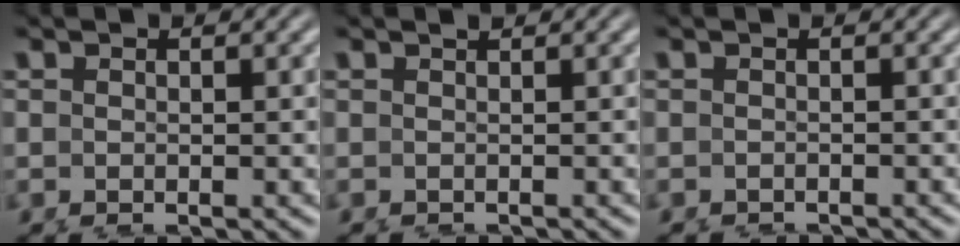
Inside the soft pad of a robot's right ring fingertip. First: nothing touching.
{"total": 0.9, "force": [-0.8, -0.2, -0.3], "torque": [0.005, -0.015, -0.001]}
{"total": 2.0, "force": [-2.0, -0.3, -0.4], "torque": [0.006, -0.017, -0.024]}